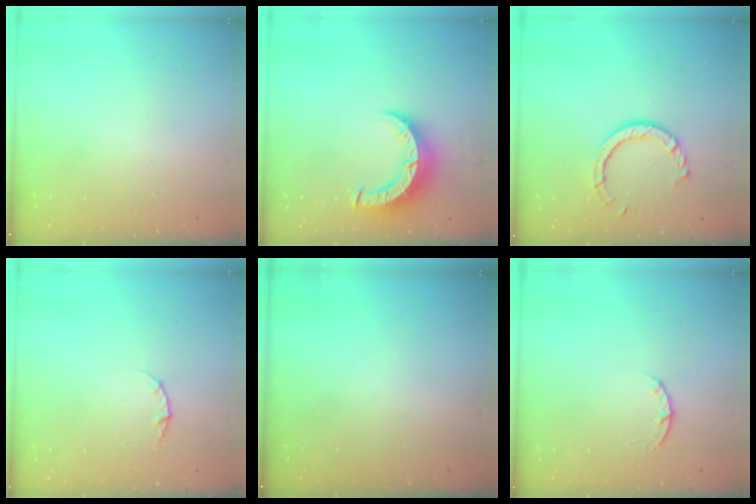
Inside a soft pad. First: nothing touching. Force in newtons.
{"total": 8.8, "press": 8.8, "slide": 1.1}
{"total": 7.8, "press": 7.7, "slide": 0.7}
{"total": 2.8, "press": 2.8, "slide": 0.4}
{"total": 0.0}
{"total": 3.6, "press": 3.5, "slide": 0.5}